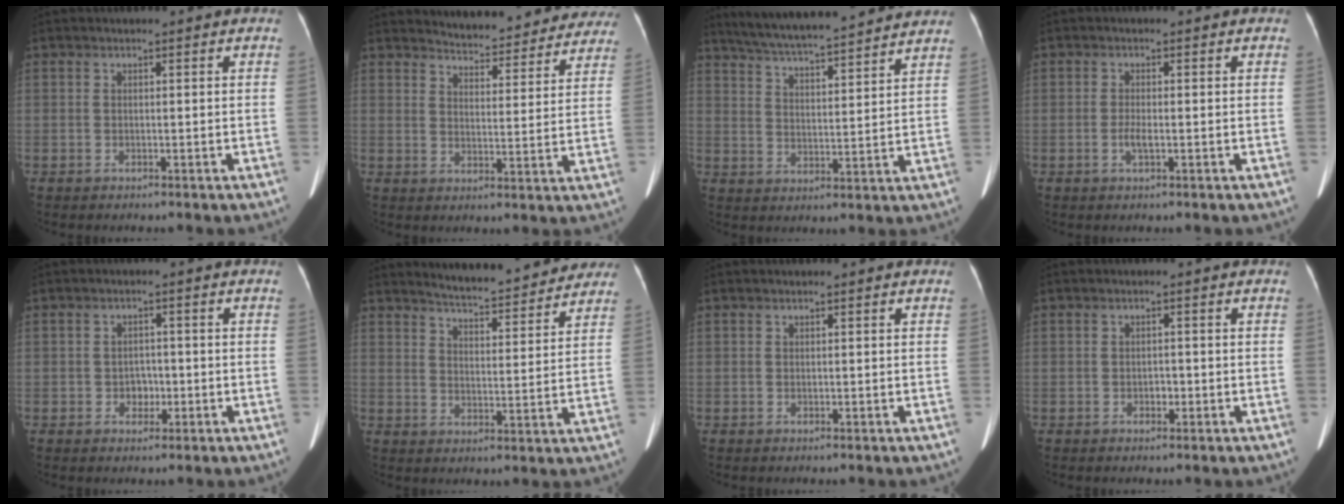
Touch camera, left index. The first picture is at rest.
{"total": 17.0, "force": [16.2, 3.7, 3.4], "torque": [-0.020, -0.029, 0.186]}
{"total": 18.0, "force": [16.2, 1.1, 7.6], "torque": [-0.127, 0.028, 0.240]}
{"total": 2.0, "force": [-0.8, 0.4, 1.8], "torque": [-0.040, -0.001, -0.015]}
{"total": 2.4, "force": [-0.8, 1.9, 1.2], "torque": [-0.012, 0.007, -0.009]}
{"total": 14.0, "force": [13.1, 1.9, 4.6], "torque": [-0.057, -0.008, 0.170]}
{"total": 0.0}
{"total": 1.2, "force": [-0.5, 0.8, 0.7], "torque": [-0.010, 0.003, -0.007]}